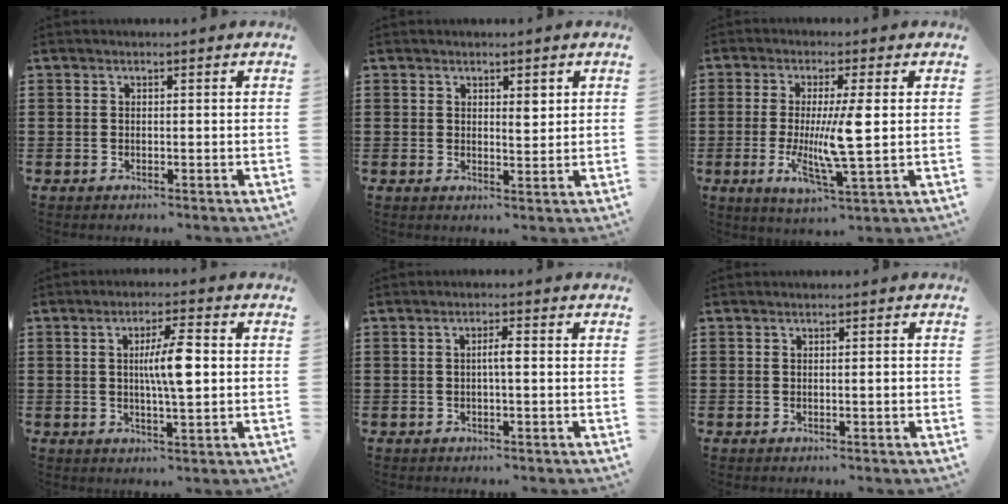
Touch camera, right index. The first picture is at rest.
{"total": 2.2, "force": [1.3, 1.1, 1.3], "torque": [-0.012, -0.002, 0.019]}
{"total": 8.6, "force": [0.1, 0.8, 8.5], "torque": [-0.167, -0.013, -0.003]}
{"total": 6.8, "force": [0.6, 1.3, 6.7], "torque": [-0.122, 0.003, 0.007]}
{"total": 2.0, "force": [-0.2, 0.2, 1.9], "torque": [-0.037, 0.001, -0.005]}
{"total": 0.9, "force": [-0.2, 0.1, 0.9], "torque": [-0.015, -0.002, -0.003]}